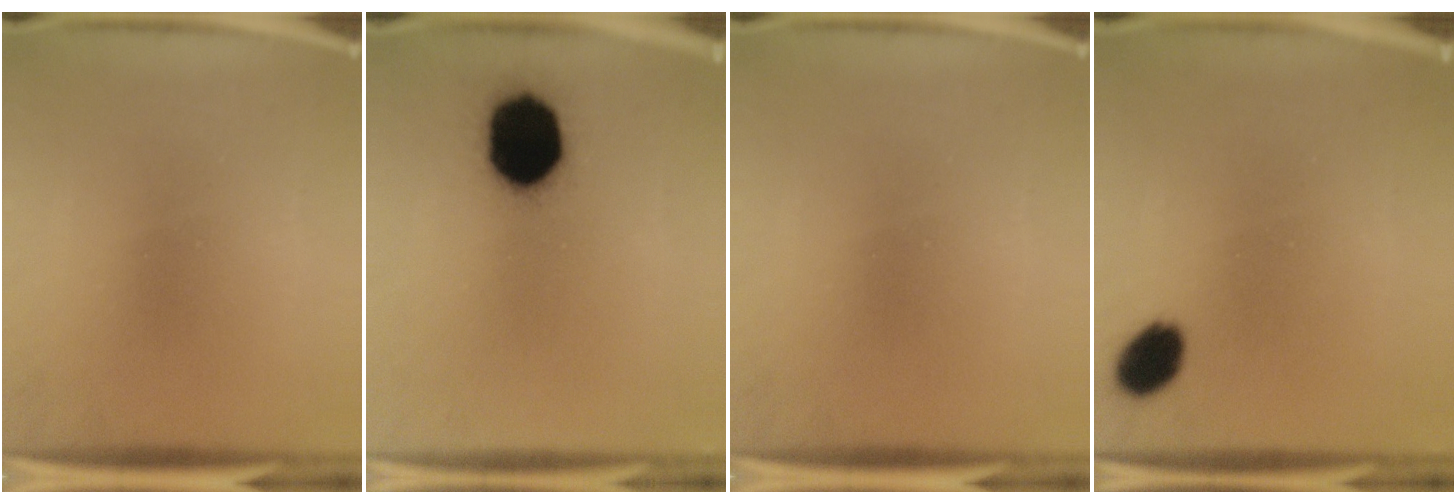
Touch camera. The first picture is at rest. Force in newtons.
{"total": 19.3}
{"total": 0.0}
{"total": 6.4}